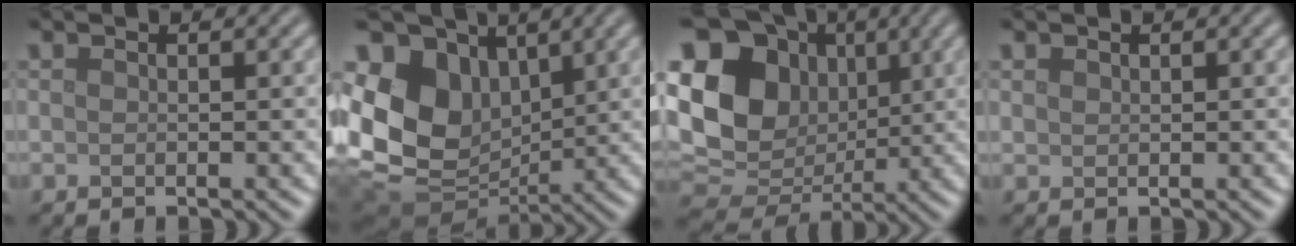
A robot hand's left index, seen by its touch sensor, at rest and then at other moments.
{"total": 14.3, "force": [2.6, 11.0, 8.7], "torque": [-0.197, 0.006, 0.059]}
{"total": 16.7, "force": [3.1, 13.8, 8.9], "torque": [-0.201, 0.021, 0.050]}
{"total": 0.5, "force": [0.4, 0.3, 0.1], "torque": [-0.001, 0.000, 0.010]}